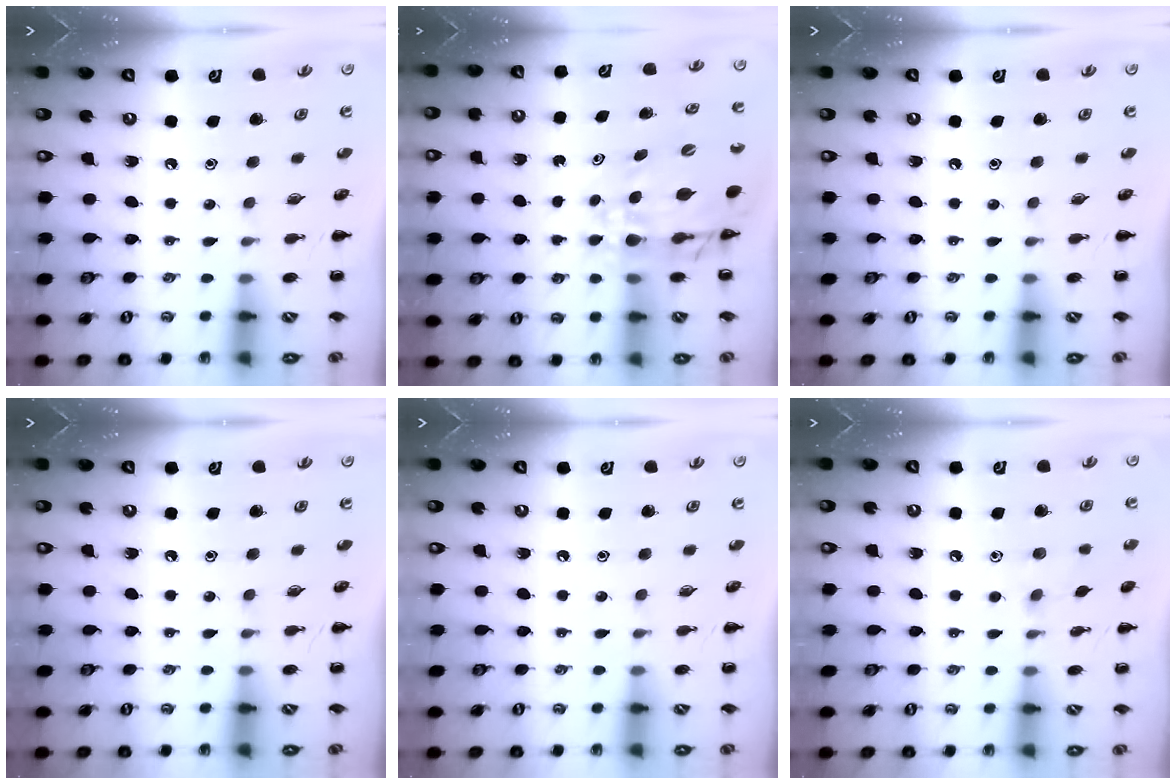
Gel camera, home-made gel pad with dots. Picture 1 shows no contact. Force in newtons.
{"total": 9.8, "press": 9.5, "slide": 2.6}
{"total": 0.0}
{"total": 0.0}
{"total": 0.0}
{"total": 5.9, "press": 5.6, "slide": 2.0}